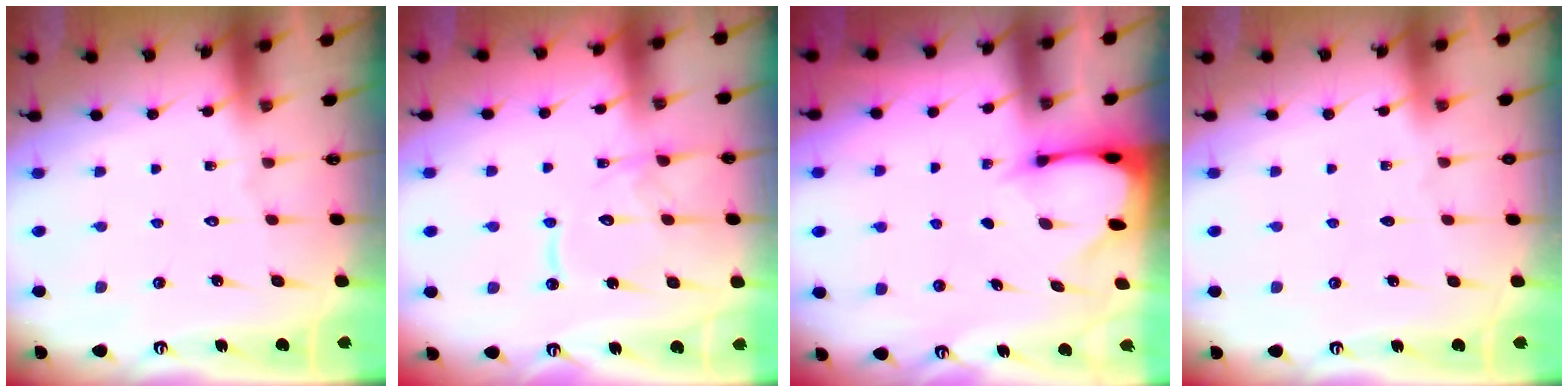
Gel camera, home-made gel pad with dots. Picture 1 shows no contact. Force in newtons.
{"total": 12.4, "press": 12.4, "slide": 1.3}
{"total": 2.7, "press": 2.6, "slide": 0.4}
{"total": 0.5, "press": 0.2, "slide": 0.5}